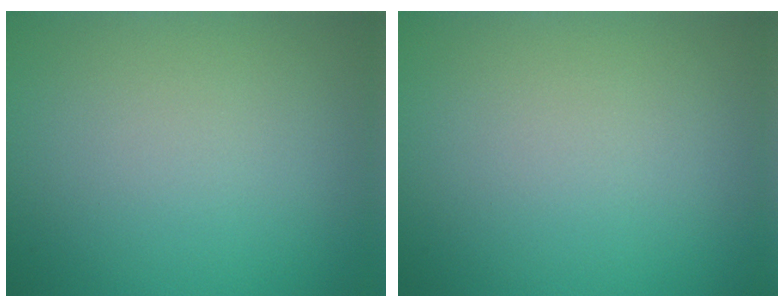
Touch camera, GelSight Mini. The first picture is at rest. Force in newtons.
{"total": 0.0}